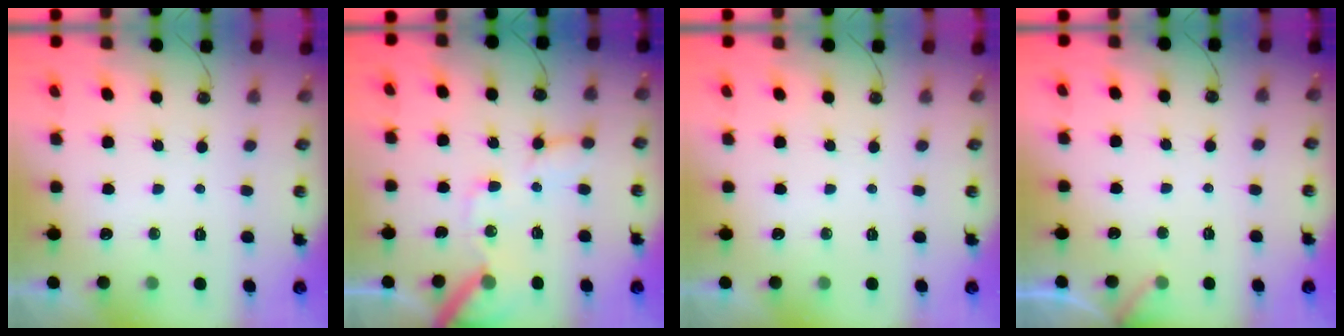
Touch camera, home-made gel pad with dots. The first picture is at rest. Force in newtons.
{"total": 12.8, "press": 12.7, "slide": 1.6}
{"total": 0.0}
{"total": 3.5, "press": 3.5, "slide": 0.3}